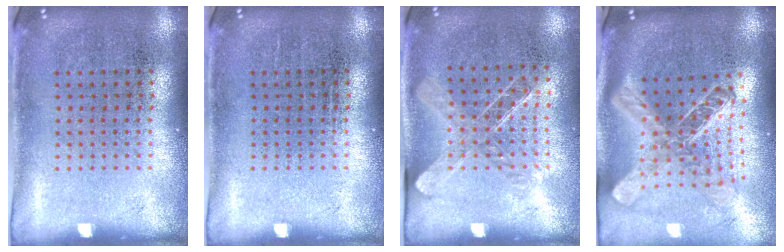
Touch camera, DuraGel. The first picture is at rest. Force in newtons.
{"total": 0.0}
{"total": 1.3, "press": 1.1, "slide": 0.7}
{"total": 2.7, "press": 2.0, "slide": 1.8}